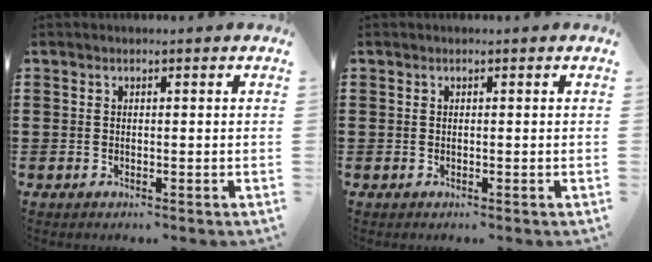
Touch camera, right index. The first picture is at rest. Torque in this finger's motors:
{"motor_torque": [-0.19, 0.43, -1.05, -0.21]}